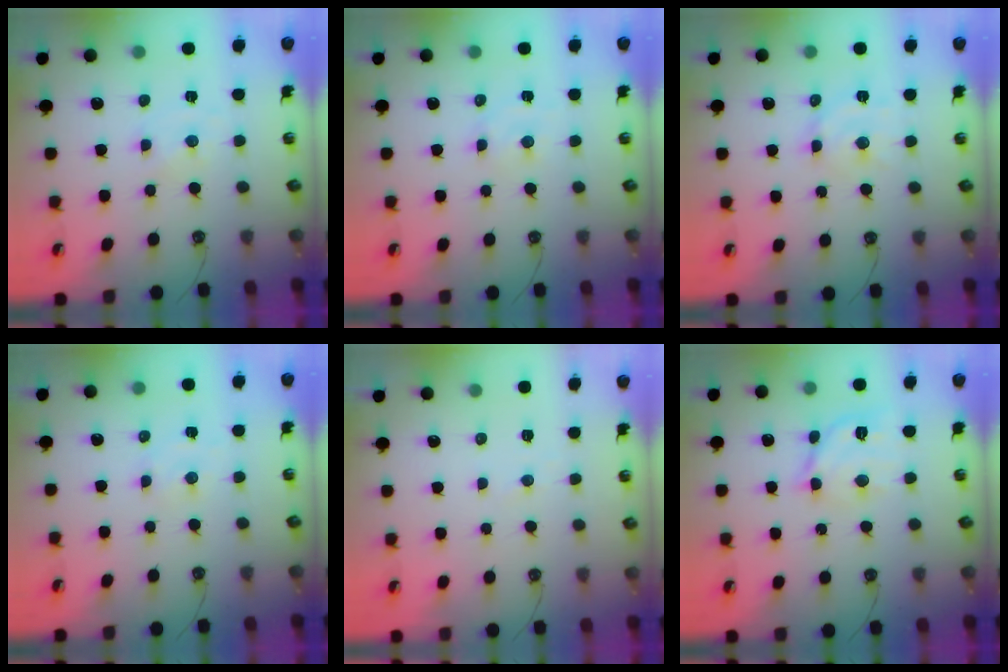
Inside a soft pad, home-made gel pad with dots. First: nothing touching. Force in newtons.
{"total": 1.9, "press": 1.8, "slide": 0.3}
{"total": 8.8, "press": 8.8, "slide": 0.5}
{"total": 3.0, "press": 3.0, "slide": 0.4}
{"total": 2.9, "press": 2.9, "slide": 0.3}
{"total": 13.1, "press": 13.0, "slide": 1.3}